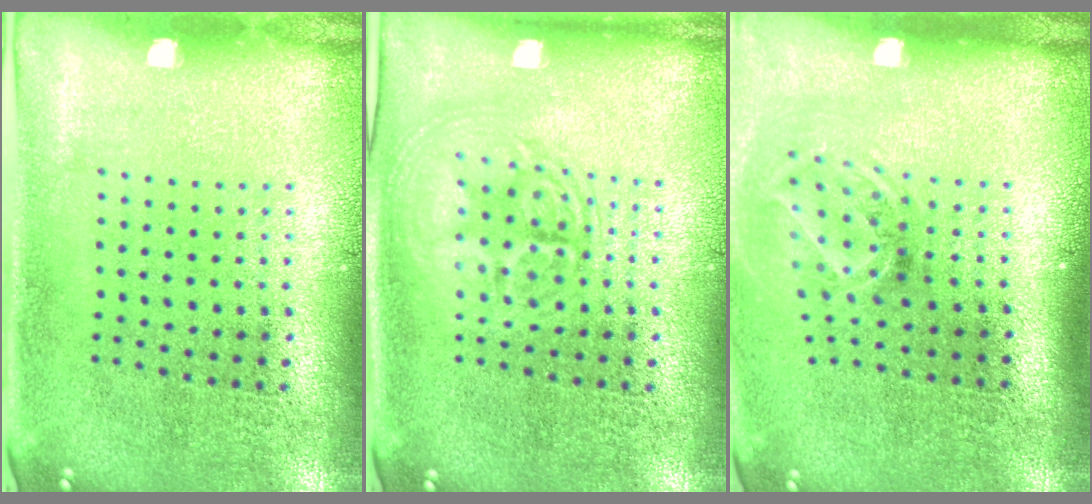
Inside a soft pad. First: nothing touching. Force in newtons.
{"total": 2.6, "press": 2.6, "slide": 0.2}
{"total": 2.0, "press": 1.3, "slide": 1.4}